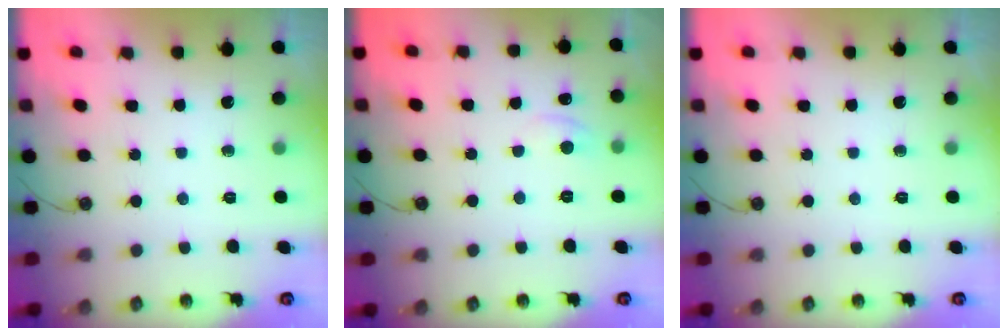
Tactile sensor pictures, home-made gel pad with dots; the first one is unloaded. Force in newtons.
{"total": 1.2, "press": 1.2, "slide": 0.3}
{"total": 0.0}